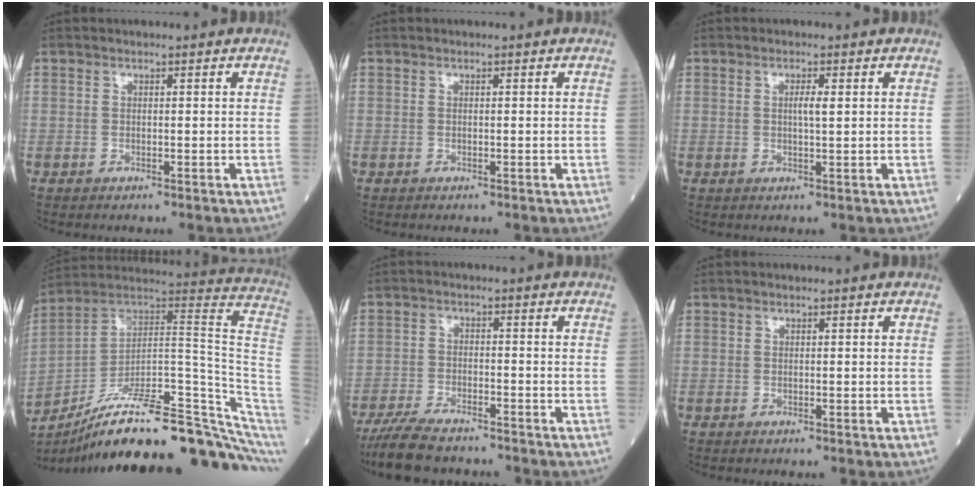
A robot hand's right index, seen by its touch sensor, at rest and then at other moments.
{"total": 0.0}
{"total": 1.8, "force": [0.4, 0.1, 1.8], "torque": [-0.033, 0.001, 0.006]}
{"total": 27.6, "force": [-19.3, 3.8, 19.4], "torque": [-0.185, 0.043, -0.292]}
{"total": 8.9, "force": [-7.7, 1.6, 4.1], "torque": [-0.074, -0.022, -0.131]}
{"total": 0.0}